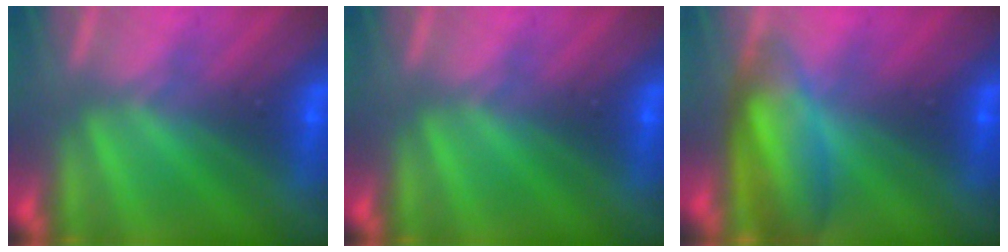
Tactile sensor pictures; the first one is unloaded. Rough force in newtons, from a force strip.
{"total": 0.0}
{"total": 7.3}